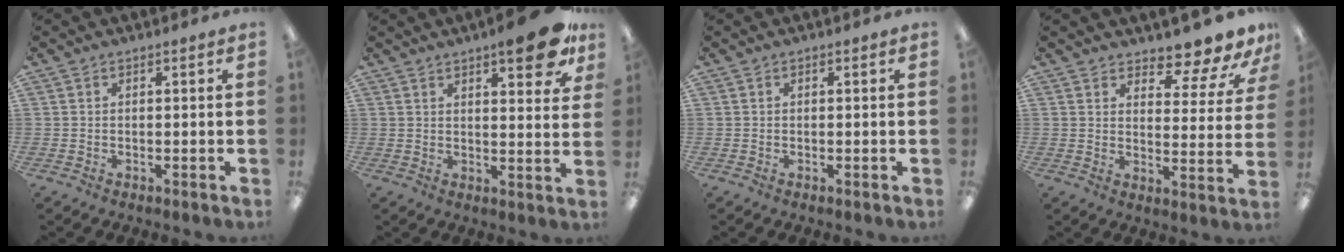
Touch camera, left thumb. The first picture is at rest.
{"total": 11.7, "force": [7.4, 3.4, 8.4], "torque": [-0.095, -0.043, 0.116]}
{"total": 0.0}
{"total": 9.5, "force": [8.5, 2.3, 3.5], "torque": [-0.043, -0.071, 0.149]}